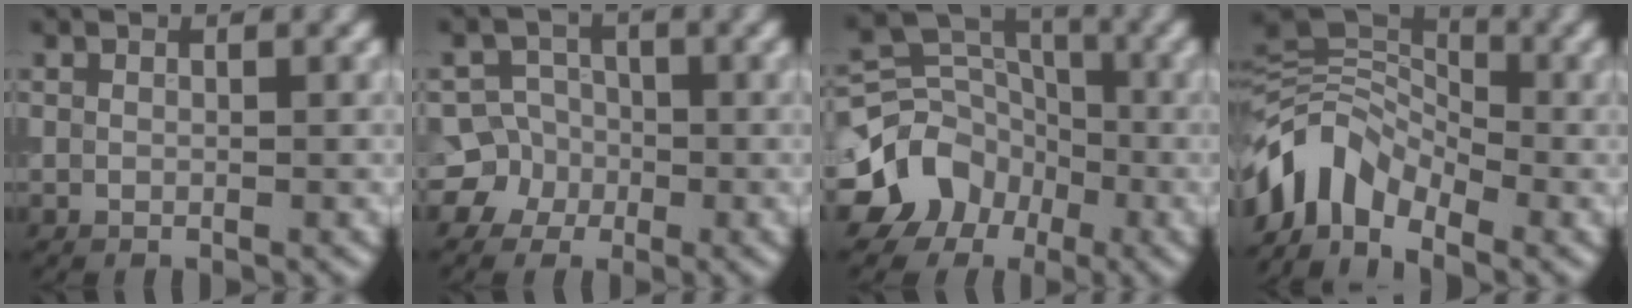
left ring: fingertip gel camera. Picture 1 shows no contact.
{"total": 5.9, "force": [-2.2, 5.5, 0.4], "torque": [0.013, 0.010, -0.059]}
{"total": 9.3, "force": [-4.2, 7.6, 3.4], "torque": [-0.052, -0.003, -0.084]}
{"total": 6.3, "force": [-3.5, 4.2, 3.2], "torque": [-0.051, 0.004, -0.079]}